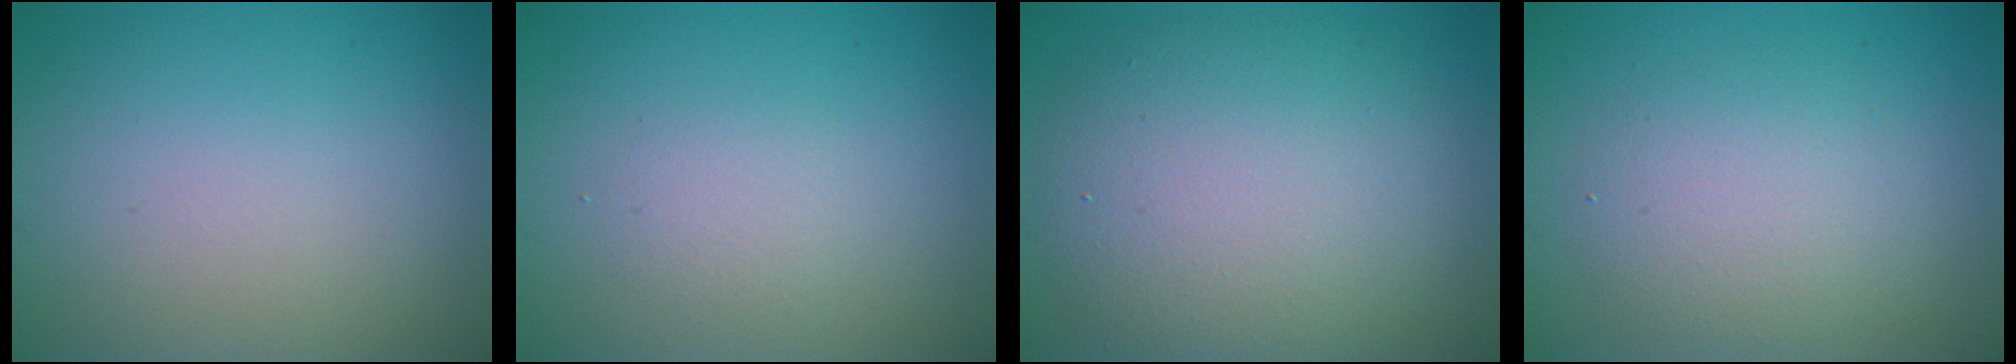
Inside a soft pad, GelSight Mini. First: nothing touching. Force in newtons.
{"total": 1.3, "press": 1.3, "slide": 0.1}
{"total": 9.0, "press": 9.0, "slide": 0.5}
{"total": 3.6, "press": 3.6, "slide": 0.2}